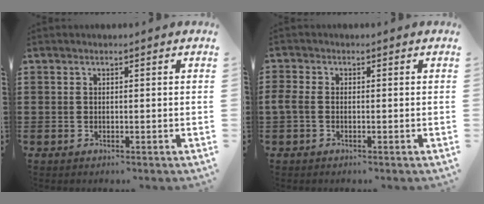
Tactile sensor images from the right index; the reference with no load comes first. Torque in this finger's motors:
{"motor_torque": [1.38, 0.76, 0.04, 0.05]}